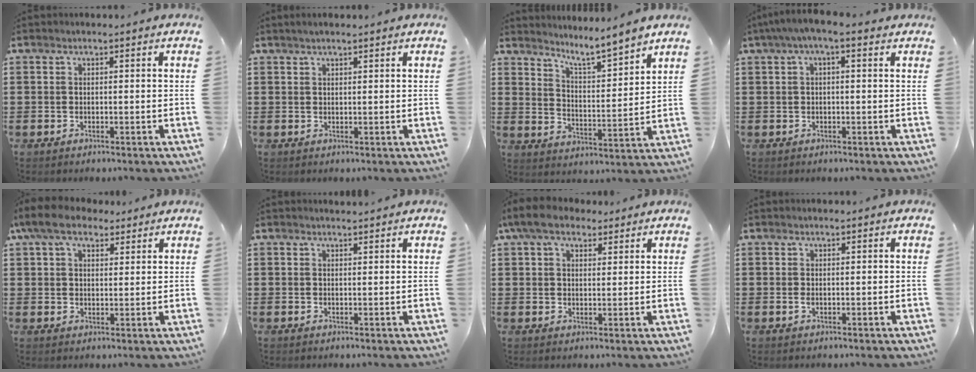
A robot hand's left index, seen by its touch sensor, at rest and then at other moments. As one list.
[{"total": 1.2, "force": [1.0, 0.1, 0.7], "torque": [-0.013, 0.002, 0.019]}, {"total": 6.2, "force": [5.7, -0.1, 2.3], "torque": [-0.059, -0.040, 0.095]}, {"total": 2.4, "force": [0.0, 0.5, 2.4], "torque": [-0.041, 0.005, -0.003]}, {"total": 7.1, "force": [5.1, 3.4, 3.5], "torque": [-0.080, 0.001, 0.093]}, {"total": 0.9, "force": [0.9, 0.0, 0.1], "torque": [-0.003, -0.001, 0.018]}, {"total": 6.2, "force": [4.4, 3.0, 3.1], "torque": [-0.069, 0.004, 0.080]}, {"total": 0.7, "force": [0.0, 0.3, 0.7], "torque": [-0.014, 0.000, 0.001]}]